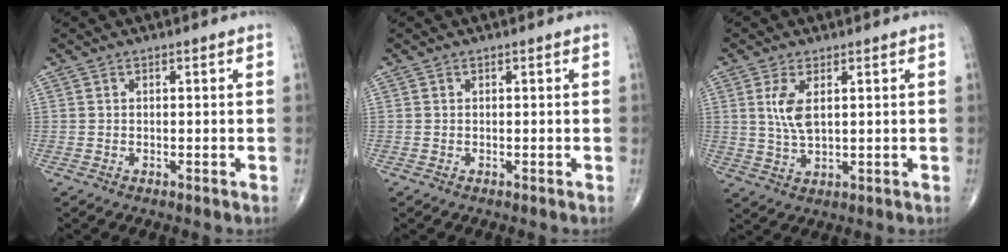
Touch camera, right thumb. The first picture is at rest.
{"total": 0.0}
{"total": 5.6, "force": [1.5, 2.5, 4.8], "torque": [-0.101, -0.010, 0.037]}